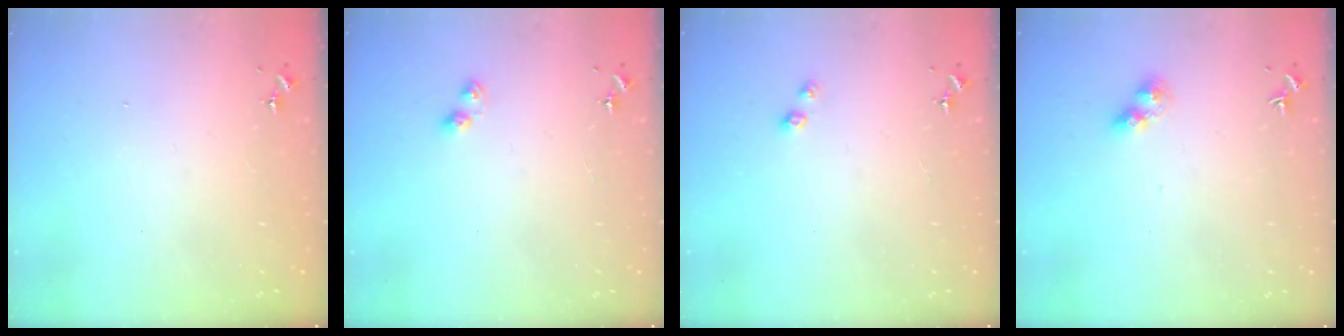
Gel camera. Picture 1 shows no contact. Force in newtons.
{"total": 2.8, "press": 2.7, "slide": 0.4}
{"total": 3.9, "press": 3.9, "slide": 0.6}
{"total": 7.4, "press": 7.3, "slide": 0.6}